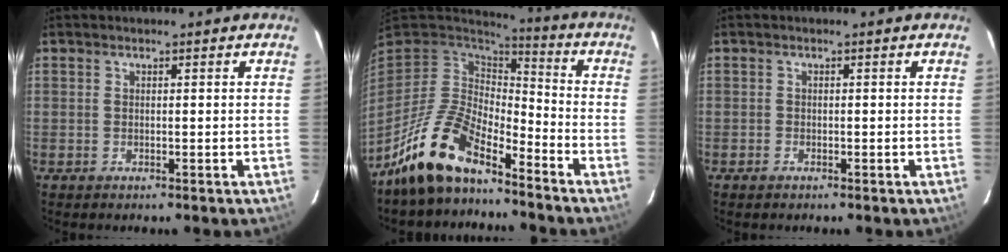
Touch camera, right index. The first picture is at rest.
{"total": 13.9, "force": [-10.6, 4.8, 7.6], "torque": [-0.155, -0.001, -0.202]}
{"total": 0.8, "force": [-0.6, 0.5, 0.2], "torque": [-0.005, 0.001, -0.013]}